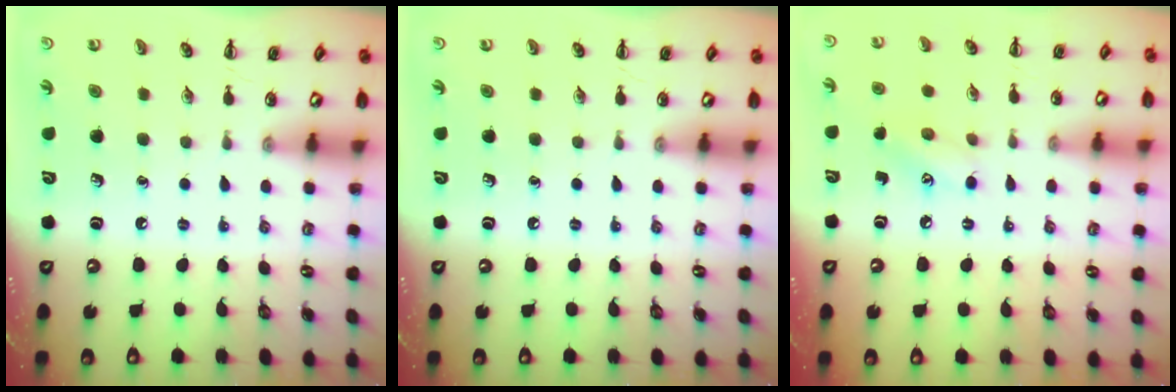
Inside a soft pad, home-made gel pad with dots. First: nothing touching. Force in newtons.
{"total": 0.0}
{"total": 7.7, "press": 7.6, "slide": 1.0}